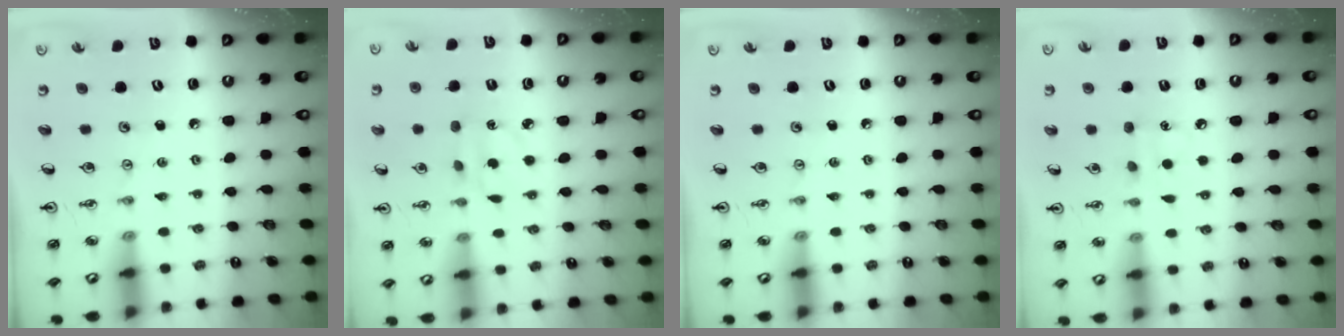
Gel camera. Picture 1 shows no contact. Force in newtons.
{"total": 3.3, "press": 3.3, "slide": 0.4}
{"total": 0.0}
{"total": 6.8, "press": 6.8, "slide": 0.7}